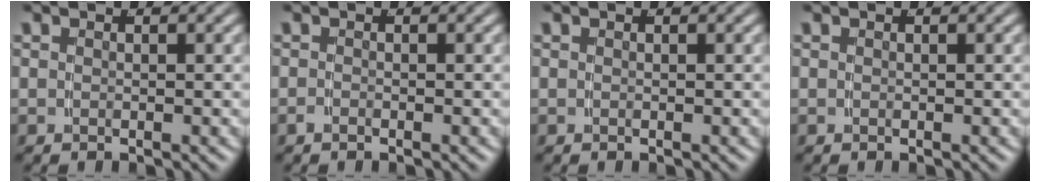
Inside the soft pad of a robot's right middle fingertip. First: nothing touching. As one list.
[{"total": 0.8, "force": [-0.7, -0.3, 0.1], "torque": [-0.002, -0.006, -0.011]}, {"total": 0.0}, {"total": 0.0}]